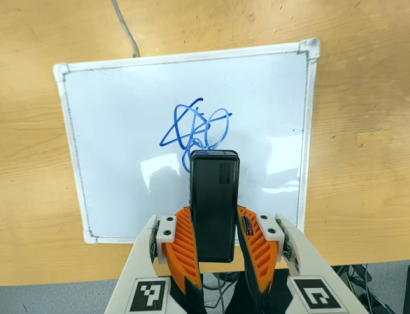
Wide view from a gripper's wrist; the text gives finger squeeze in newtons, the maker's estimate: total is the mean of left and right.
{"total": 5.9, "left": 3.8, "right": 7.9}